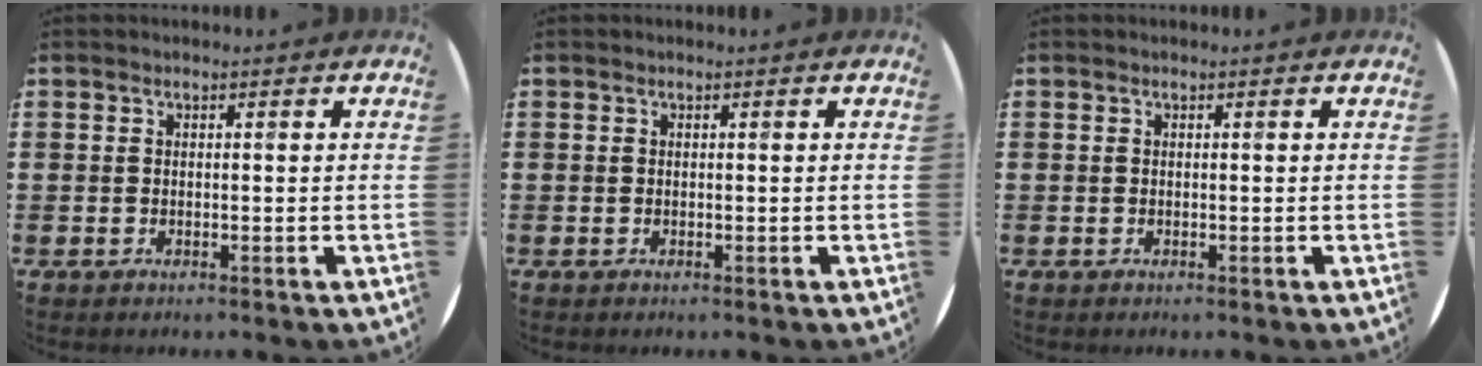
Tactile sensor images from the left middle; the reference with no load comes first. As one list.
[{"total": 0.0}, {"total": 0.0}]